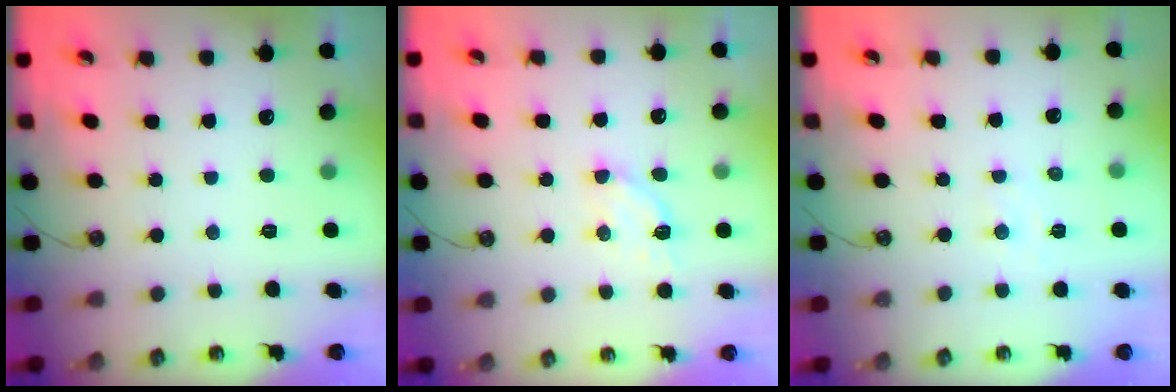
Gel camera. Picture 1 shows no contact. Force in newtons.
{"total": 5.3, "press": 5.2, "slide": 0.4}
{"total": 3.7, "press": 3.6, "slide": 0.5}